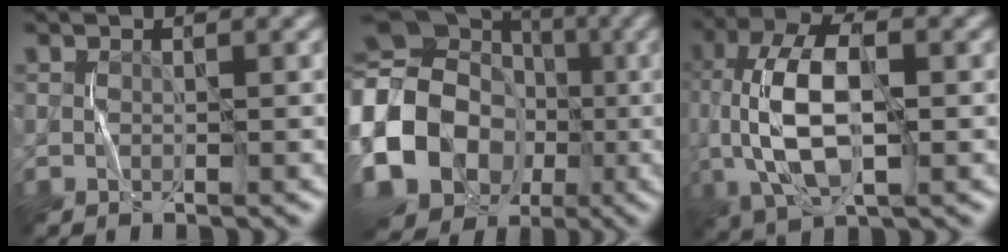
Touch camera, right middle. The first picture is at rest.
{"total": 22.3, "force": [-4.8, 19.5, 9.8], "torque": [-0.193, -0.010, -0.118]}
{"total": 9.3, "force": [-0.5, 4.6, 8.1], "torque": [-0.171, 0.006, -0.013]}